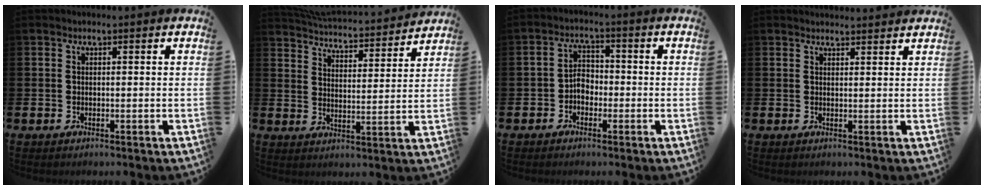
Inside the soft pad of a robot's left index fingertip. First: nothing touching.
{"total": 4.7, "force": [4.6, 0.5, 0.4], "torque": [-0.034, -0.045, 0.076]}
{"total": 2.9, "force": [-1.4, 2.0, 1.5], "torque": [-0.029, 0.008, -0.031]}
{"total": 1.6, "force": [1.6, 0.1, -0.1], "torque": [0.010, -0.010, 0.026]}